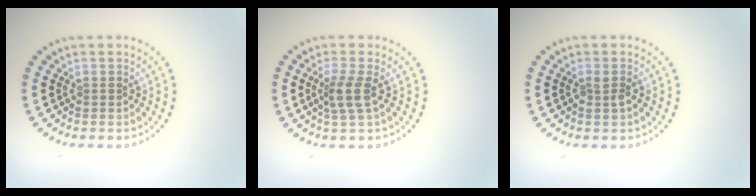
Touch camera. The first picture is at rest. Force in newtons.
{"total": 2.4, "press": 1.9, "slide": 1.4}
{"total": 0.9, "press": 0.9, "slide": 0.3}